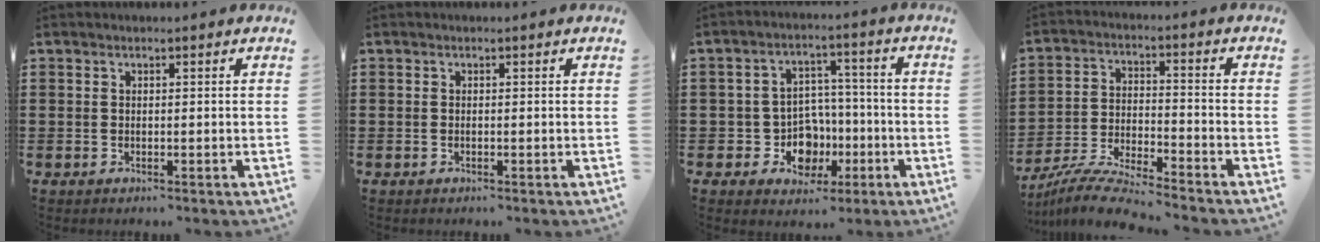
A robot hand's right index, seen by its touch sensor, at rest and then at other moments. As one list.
[{"total": 0.0}, {"total": 7.7, "force": [-2.2, 6.7, 3.2], "torque": [-0.055, 0.014, -0.030]}, {"total": 7.3, "force": [-7.0, 0.1, 2.0], "torque": [-0.052, 0.001, -0.140]}]